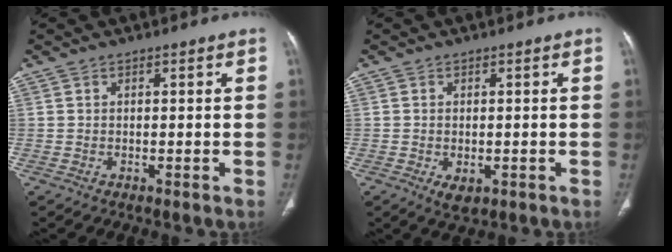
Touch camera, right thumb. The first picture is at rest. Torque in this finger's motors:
{"motor_torque": [-0.15, -0.03, -0.30, 0.04, 0.07]}